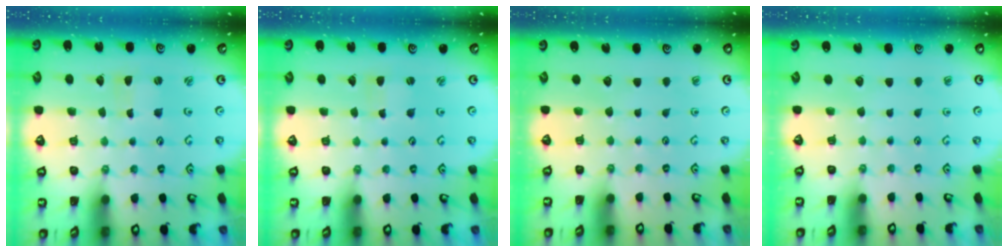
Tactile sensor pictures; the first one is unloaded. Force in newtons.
{"total": 2.4, "press": 2.4, "slide": 0.5}
{"total": 0.0}
{"total": 0.0}